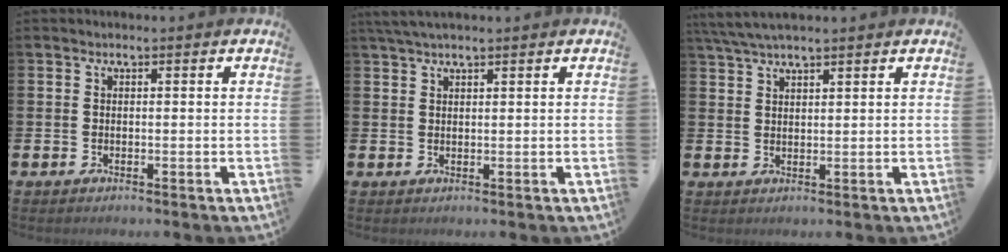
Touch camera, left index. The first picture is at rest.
{"total": 2.5, "force": [2.1, 0.4, 1.3], "torque": [-0.032, 0.004, 0.038]}
{"total": 4.1, "force": [3.5, 0.6, 2.0], "torque": [-0.049, -0.003, 0.066]}